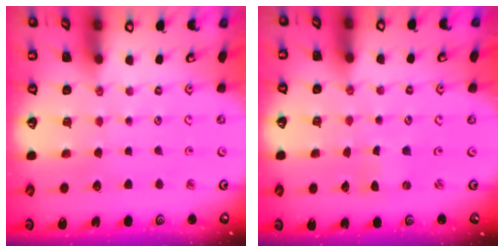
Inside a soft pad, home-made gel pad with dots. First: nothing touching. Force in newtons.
{"total": 0.0}